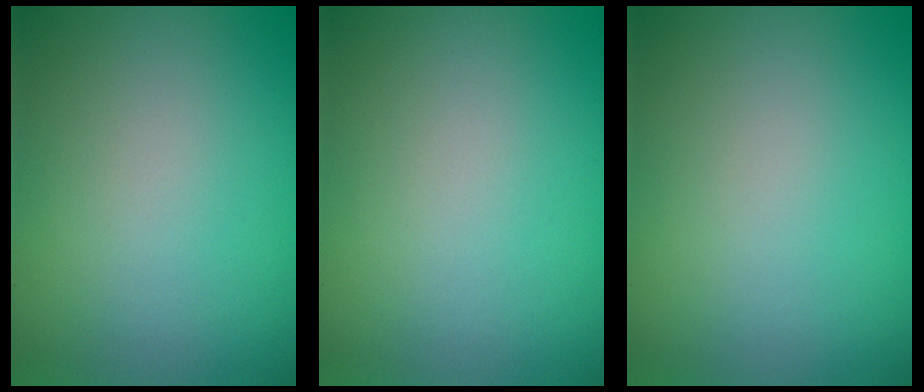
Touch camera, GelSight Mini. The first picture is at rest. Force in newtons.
{"total": 0.0}
{"total": 0.0}